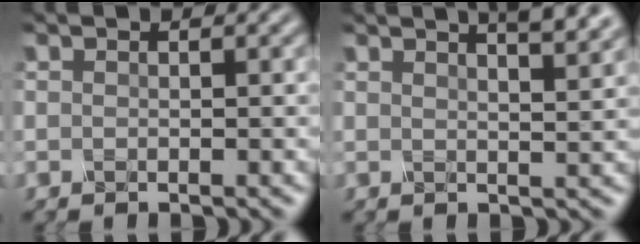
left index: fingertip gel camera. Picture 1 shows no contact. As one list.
[{"total": 5.1, "force": [3.6, 1.5, 3.3], "torque": [-0.018, 0.027, 0.019]}]